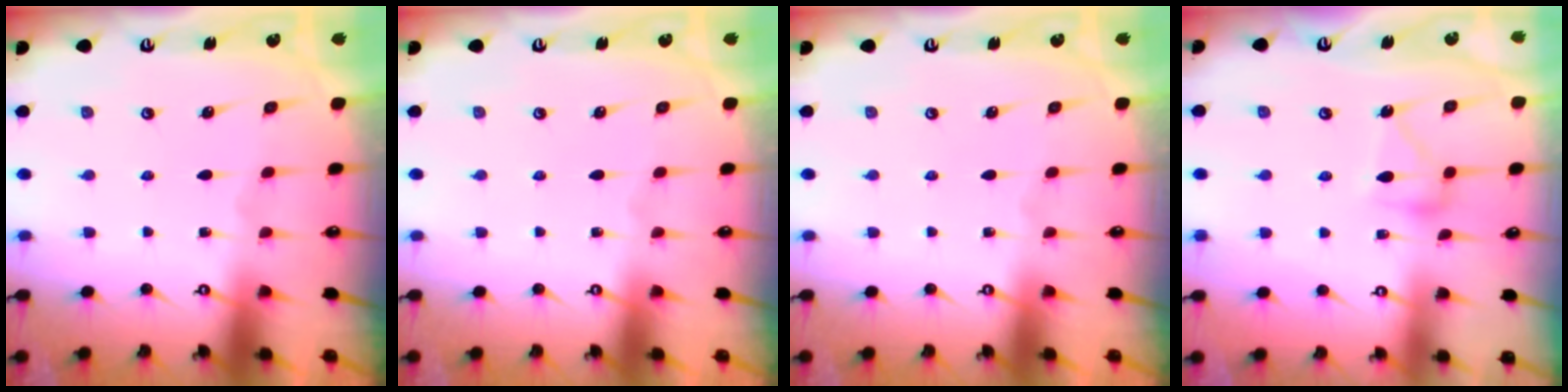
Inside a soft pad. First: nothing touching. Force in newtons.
{"total": 0.0}
{"total": 0.0}
{"total": 11.1, "press": 11.1, "slide": 0.6}